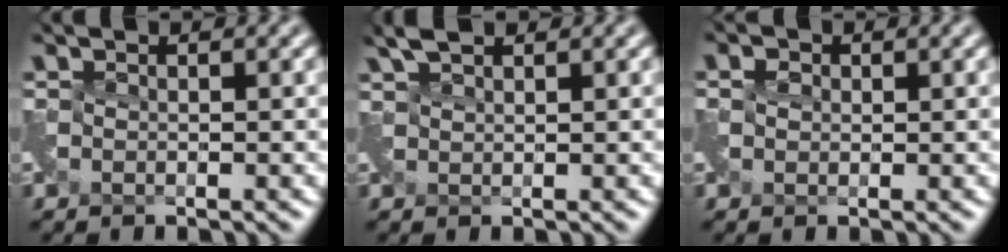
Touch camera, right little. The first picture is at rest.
{"total": 2.5, "force": [2.3, 0.4, 1.0], "torque": [-0.025, 0.014, 0.047]}
{"total": 0.6, "force": [0.2, 0.6, 0.1], "torque": [-0.001, 0.002, 0.004]}